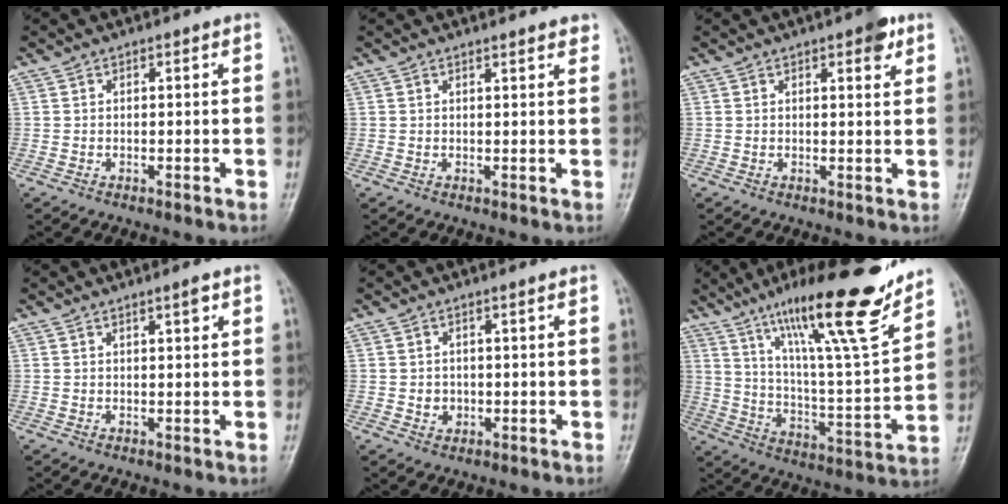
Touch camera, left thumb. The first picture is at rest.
{"total": 2.3, "force": [2.0, 0.4, 1.0], "torque": [-0.007, -0.007, 0.022]}
{"total": 3.9, "force": [2.2, 1.3, 2.9], "torque": [-0.030, -0.008, 0.024]}
{"total": 1.6, "force": [1.0, 0.2, 1.2], "torque": [-0.017, -0.005, 0.016]}
{"total": 2.0, "force": [0.1, 1.7, 1.0], "torque": [-0.008, 0.001, 0.006]}
{"total": 23.4, "force": [16.5, 2.8, 16.3], "torque": [-0.235, -0.078, 0.274]}